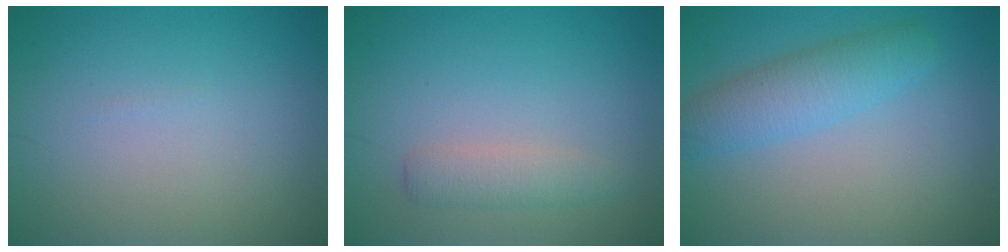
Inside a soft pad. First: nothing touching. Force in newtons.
{"total": 2.0, "press": 2.0, "slide": 0.2}
{"total": 3.7, "press": 3.7, "slide": 0.1}